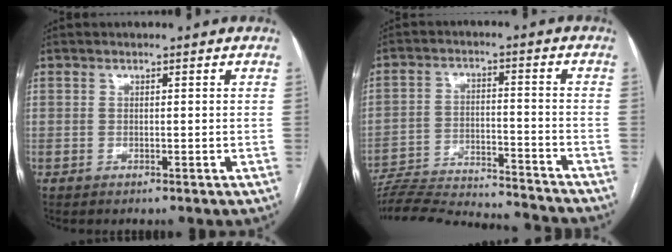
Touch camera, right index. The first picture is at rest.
{"total": 21.5, "force": [-20.4, 1.4, 6.6], "torque": [-0.135, -0.019, -0.303]}